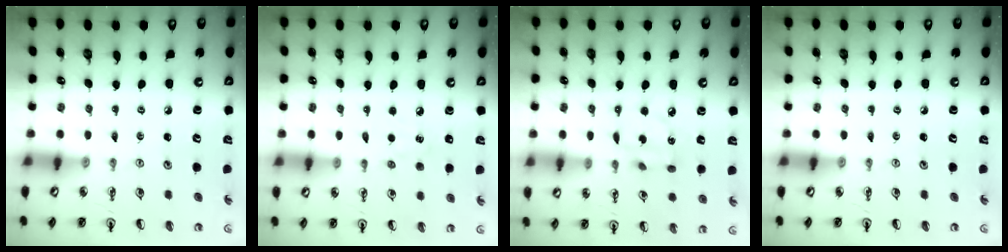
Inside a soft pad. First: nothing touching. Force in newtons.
{"total": 6.0, "press": 6.0, "slide": 0.8}
{"total": 6.2, "press": 6.2, "slide": 0.3}
{"total": 0.0}